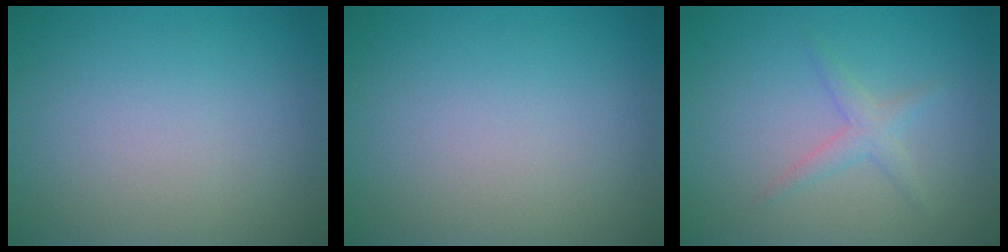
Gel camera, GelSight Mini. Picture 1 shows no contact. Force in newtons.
{"total": 0.0}
{"total": 1.6, "press": 1.6, "slide": 0.1}